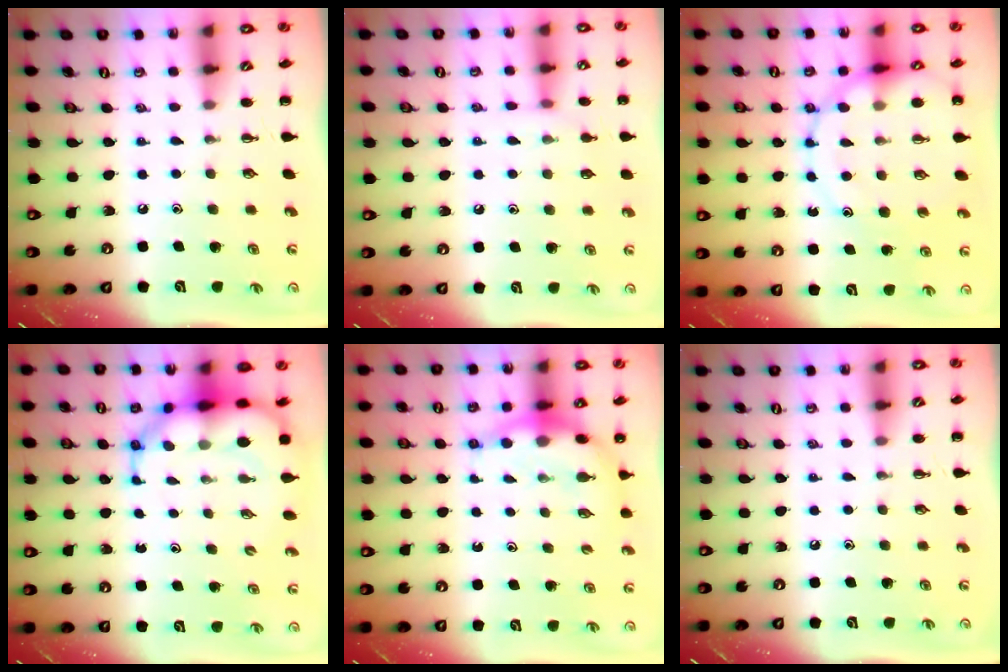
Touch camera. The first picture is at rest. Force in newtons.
{"total": 5.5, "press": 5.3, "slide": 1.5}
{"total": 14.4, "press": 14.2, "slide": 2.3}
{"total": 9.2, "press": 8.7, "slide": 3.0}
{"total": 6.7, "press": 6.6, "slide": 1.2}
{"total": 0.0}